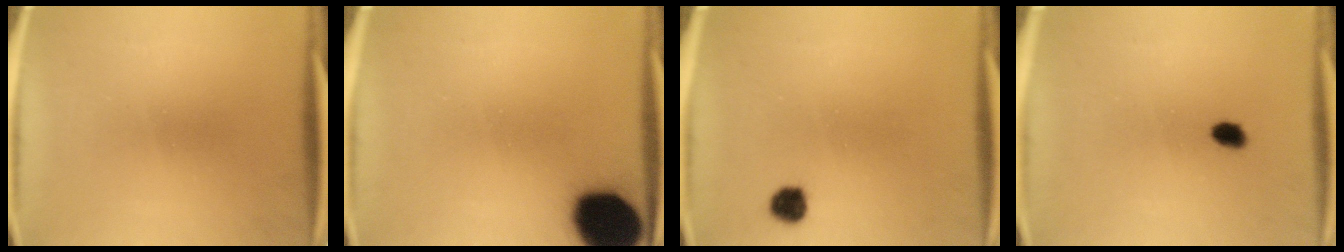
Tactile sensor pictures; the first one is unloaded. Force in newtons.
{"total": 18.7}
{"total": 3.2}
{"total": 1.8}